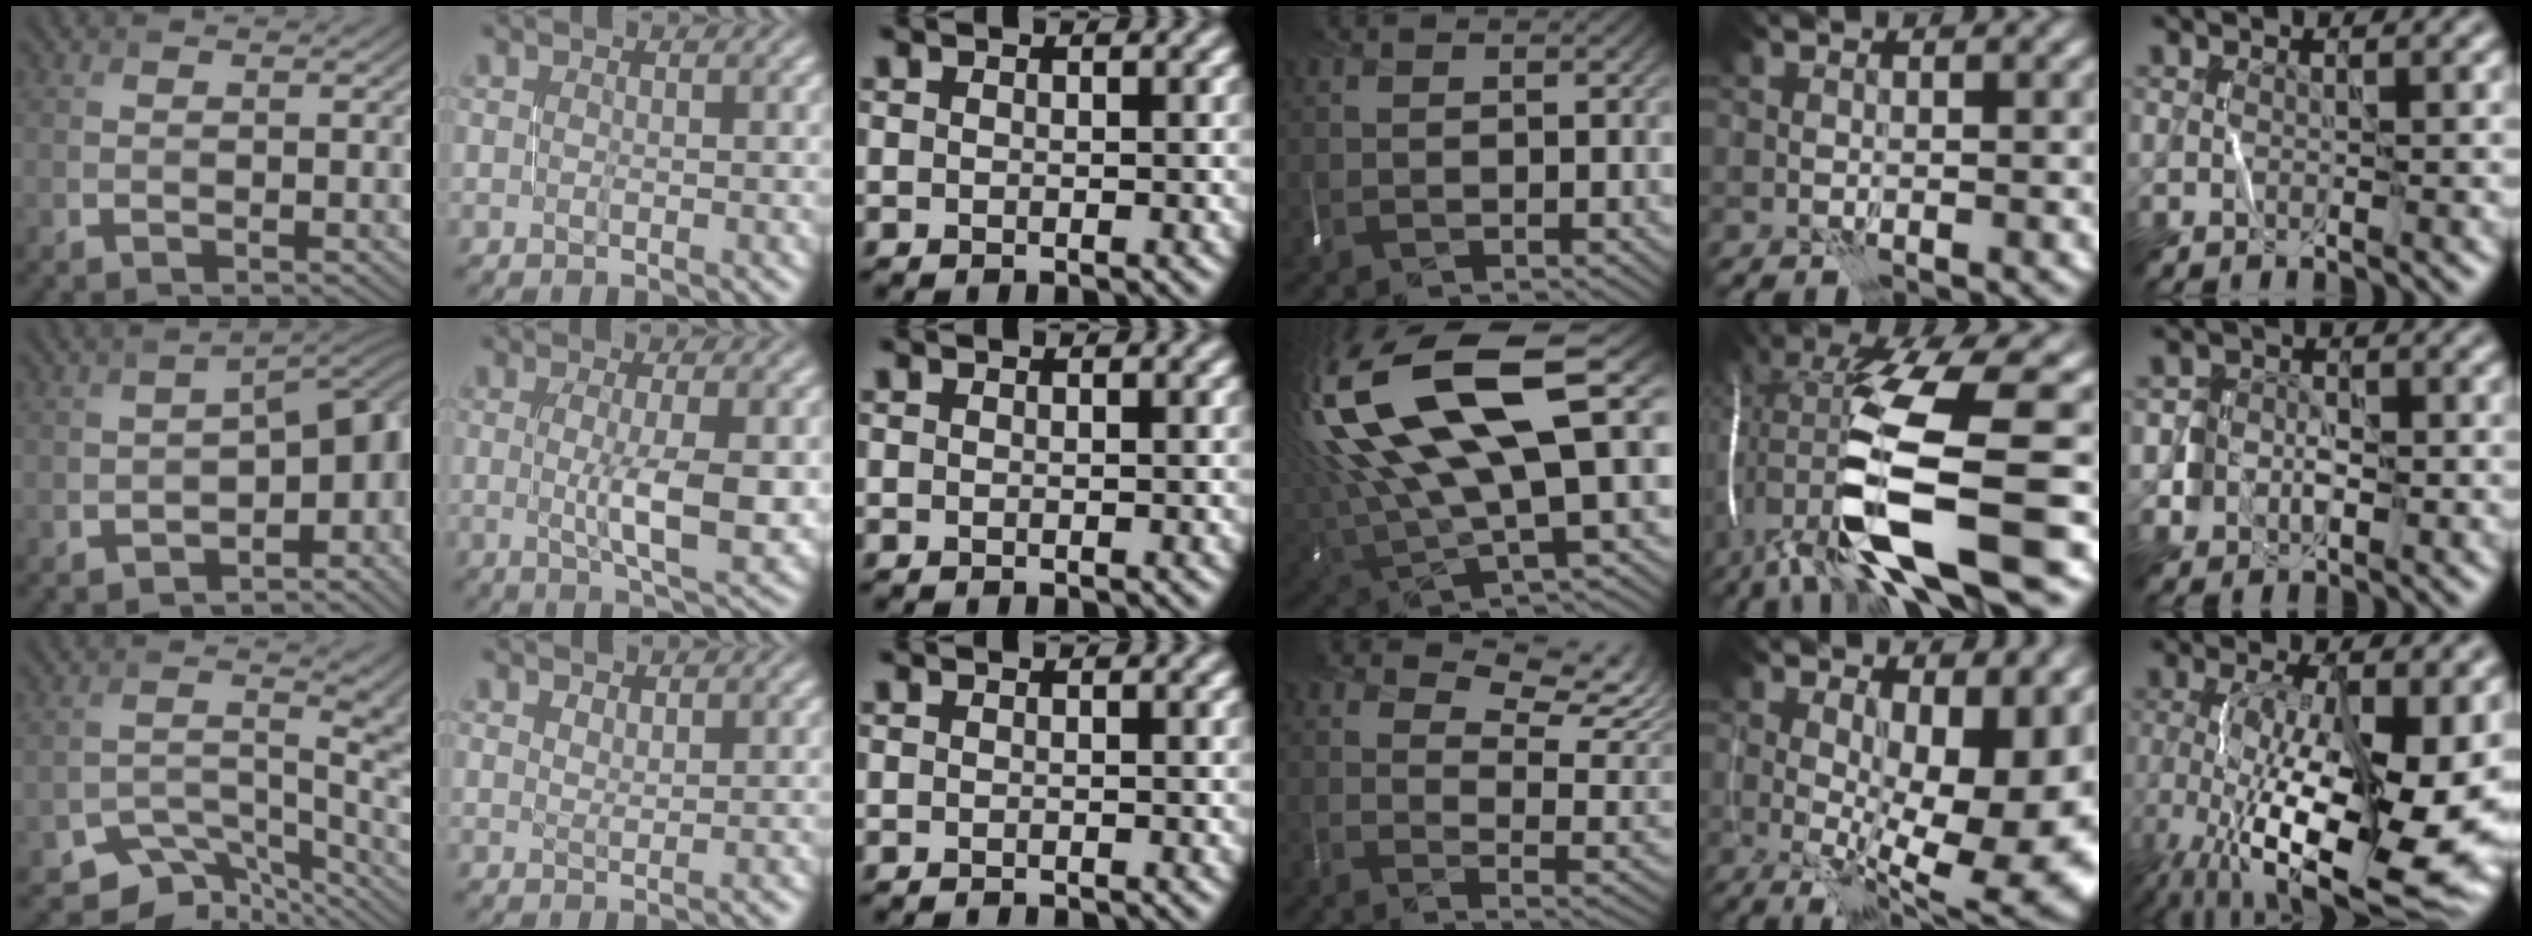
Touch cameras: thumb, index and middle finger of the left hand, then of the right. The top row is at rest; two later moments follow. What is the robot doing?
{"motion": "close", "object": "stapler"}